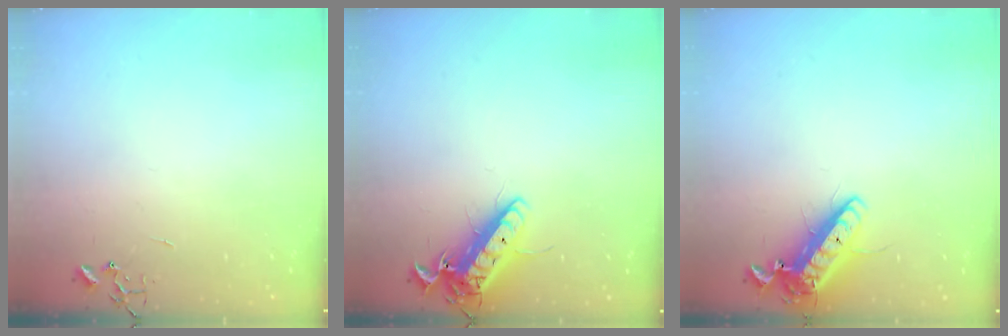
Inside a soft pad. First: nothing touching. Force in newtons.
{"total": 15.0, "press": 14.8, "slide": 2.4}
{"total": 14.3, "press": 14.1, "slide": 2.6}